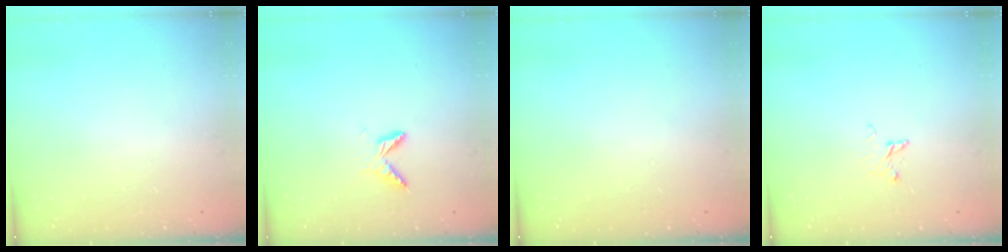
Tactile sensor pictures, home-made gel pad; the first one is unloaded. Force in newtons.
{"total": 6.2, "press": 6.1, "slide": 0.6}
{"total": 0.0}
{"total": 2.8, "press": 2.7, "slide": 0.3}